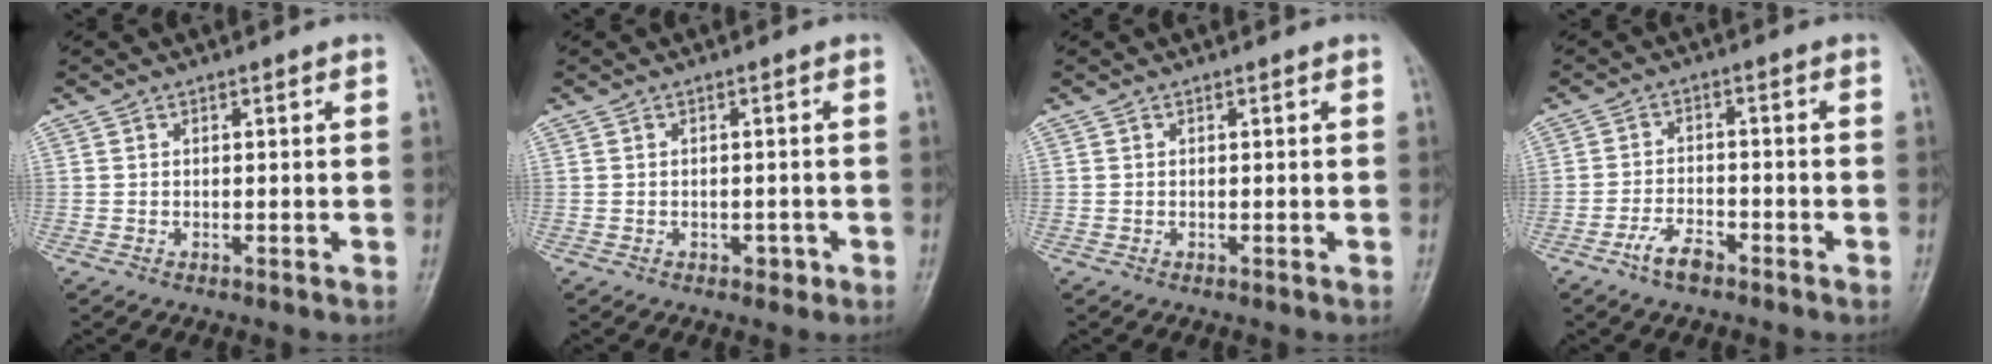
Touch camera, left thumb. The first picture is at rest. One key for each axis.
{"total": 1.8, "fx": -0.9, "fy": 1.2, "fz": 1.0, "tx": -0.006, "ty": 0.008, "tz": -0.010}
{"total": 0.0}
{"total": 4.6, "fx": -3.1, "fy": 1.8, "fz": 2.7, "tx": -0.055, "ty": 0.020, "tz": -0.060}